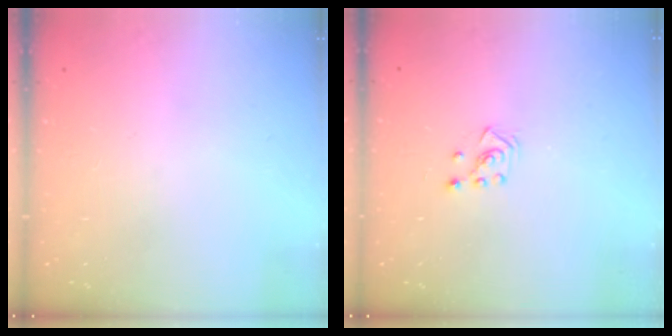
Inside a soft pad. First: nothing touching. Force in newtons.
{"total": 2.3, "press": 2.2, "slide": 0.7}